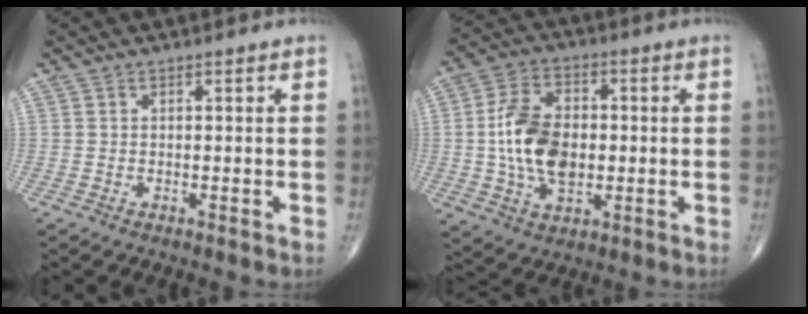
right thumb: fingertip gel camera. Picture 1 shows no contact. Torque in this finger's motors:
{"motor_torque": [2.00, 1.98, 1.05, -0.38, 0.21]}